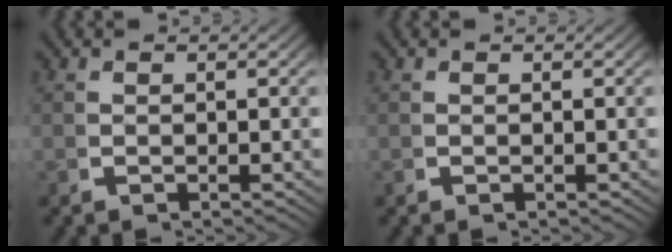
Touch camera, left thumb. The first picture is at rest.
{"total": 0.0}